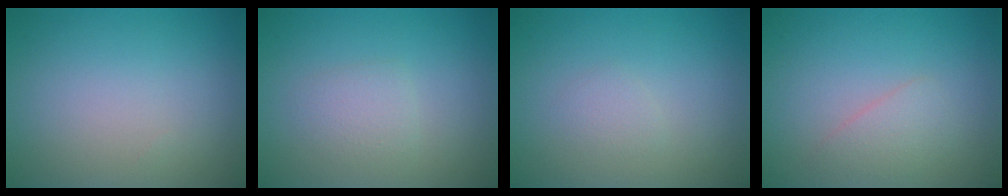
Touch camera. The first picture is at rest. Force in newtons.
{"total": 1.6, "press": 1.6, "slide": 0.1}
{"total": 0.9, "press": 0.9, "slide": 0.0}
{"total": 1.7, "press": 1.7, "slide": 0.1}